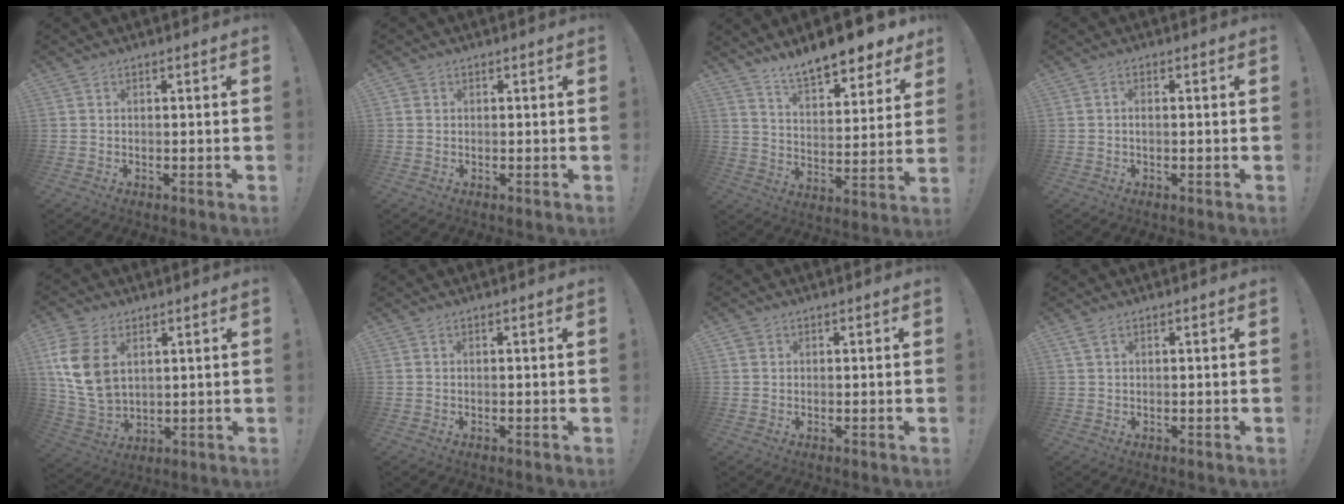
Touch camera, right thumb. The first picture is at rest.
{"total": 1.5, "force": [0.3, 1.4, 0.3], "torque": [0.003, 0.000, 0.004]}
{"total": 12.3, "force": [10.7, 3.2, 5.0], "torque": [-0.082, -0.085, 0.185]}
{"total": 1.0, "force": [-0.2, 0.4, 0.8], "torque": [-0.025, 0.006, -0.003]}
{"total": 14.3, "force": [4.9, 9.5, 9.5], "torque": [-0.191, -0.020, 0.094]}
{"total": 0.0}
{"total": 2.0, "force": [1.0, 1.7, 0.4], "torque": [-0.002, -0.003, 0.017]}
{"total": 1.9, "force": [1.1, 0.9, 1.3], "torque": [-0.027, 0.003, 0.021]}